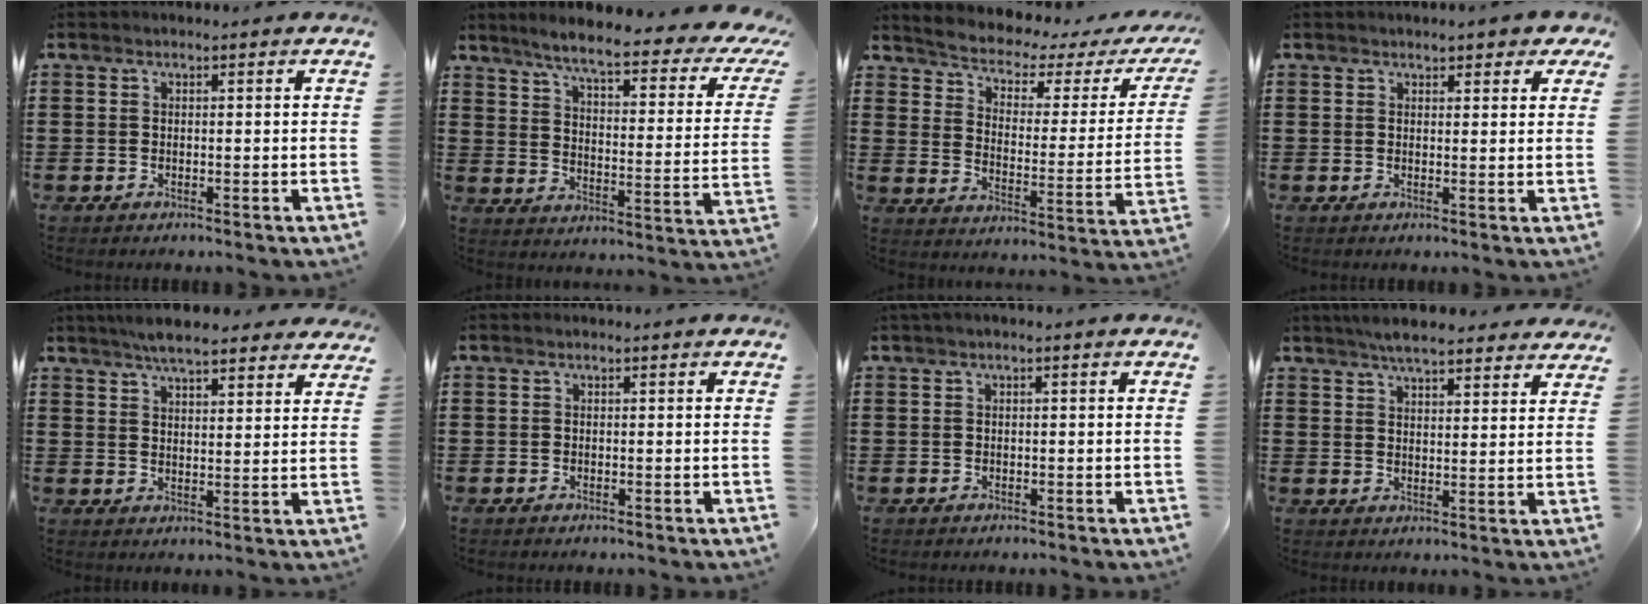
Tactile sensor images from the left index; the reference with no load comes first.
{"total": 6.5, "force": [4.9, -0.2, 4.3], "torque": [-0.095, -0.041, 0.073]}
{"total": 2.8, "force": [2.5, 0.5, 1.3], "torque": [-0.044, -0.030, 0.031]}
{"total": 2.2, "force": [1.9, 0.7, 1.0], "torque": [-0.017, 0.004, 0.034]}
{"total": 6.0, "force": [5.4, 1.0, 2.2], "torque": [-0.058, -0.011, 0.101]}
{"total": 0.0}
{"total": 0.7, "force": [-0.1, 0.1, 0.7], "torque": [-0.010, -0.003, -0.001]}
{"total": 5.7, "force": [5.3, 0.8, 2.0], "torque": [-0.053, -0.010, 0.098]}